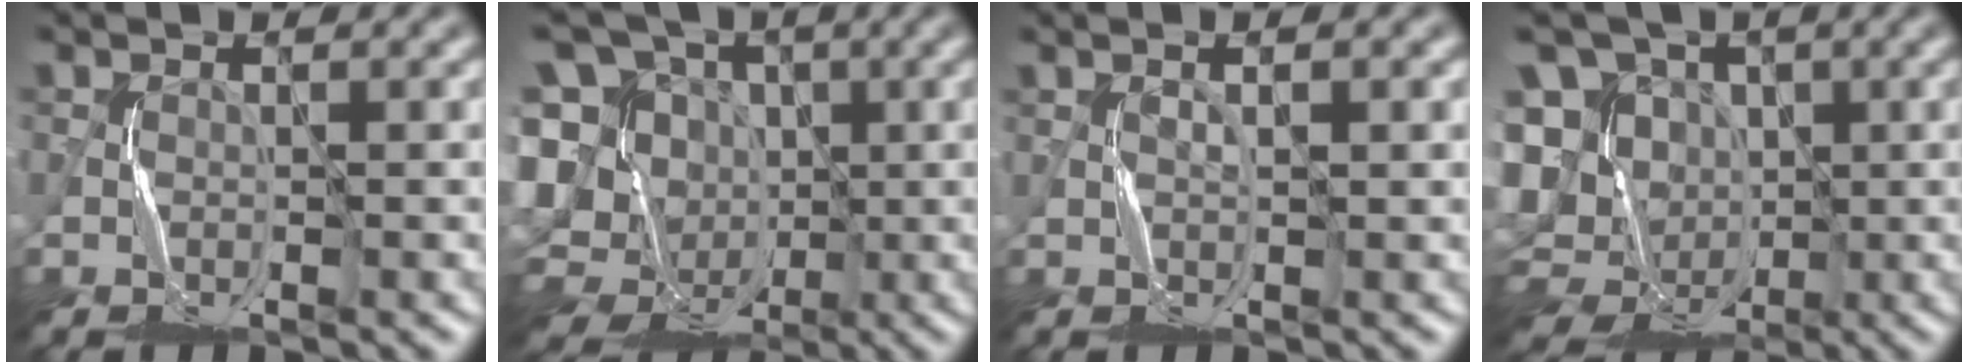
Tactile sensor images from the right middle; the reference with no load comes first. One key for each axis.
{"total": 15.0, "fx": -2.8, "fy": 13.6, "fz": 5.9, "tx": -0.161, "ty": 0.016, "tz": -0.045}
{"total": 1.0, "fx": 0.6, "fy": -0.3, "fz": 0.7, "tx": -0.013, "ty": 0.002, "tz": 0.012}
{"total": 14.3, "fx": -1.4, "fy": 13.0, "fz": 5.7, "tx": -0.151, "ty": 0.004, "tz": -0.024}